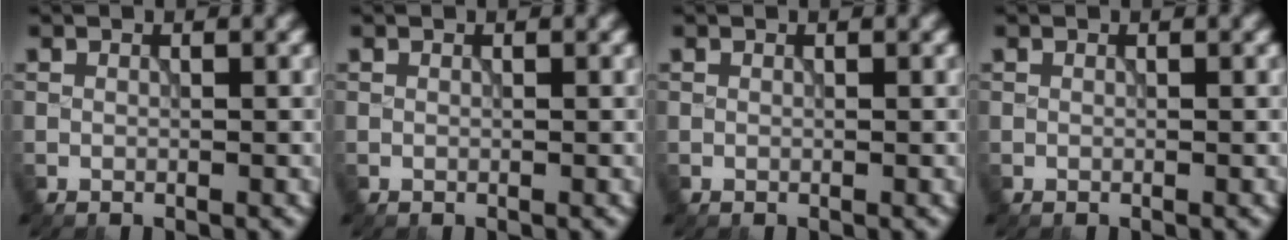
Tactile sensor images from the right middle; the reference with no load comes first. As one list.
[{"total": 0.0}, {"total": 0.0}, {"total": 0.0}]